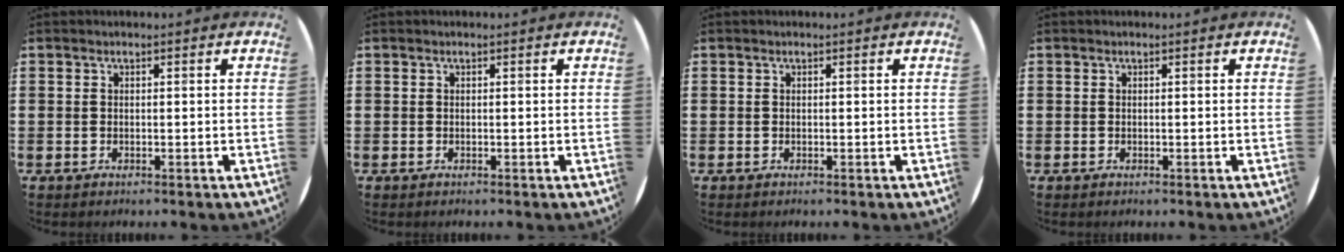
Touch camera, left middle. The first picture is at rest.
{"total": 0.0}
{"total": 0.0}
{"total": 0.0}